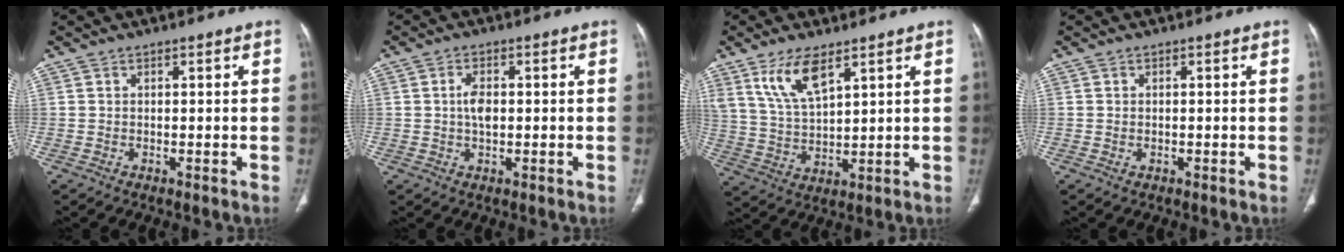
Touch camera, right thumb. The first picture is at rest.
{"total": 3.5, "force": [0.2, 1.9, 2.9], "torque": [-0.053, 0.003, 0.003]}
{"total": 9.5, "force": [5.8, 3.6, 6.7], "torque": [-0.129, -0.026, 0.126]}
{"total": 0.5, "force": [-0.1, 0.4, 0.4], "torque": [-0.012, 0.003, 0.001]}